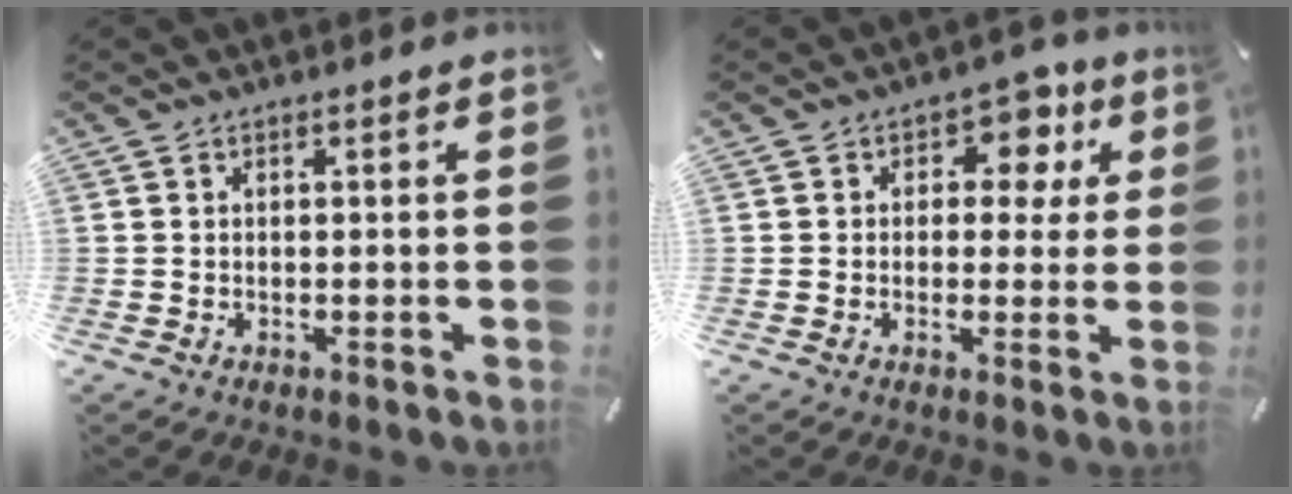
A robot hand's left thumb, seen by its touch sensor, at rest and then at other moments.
{"total": 7.4, "force": [3.0, 5.5, 4.0], "torque": [-0.040, -0.012, 0.044]}